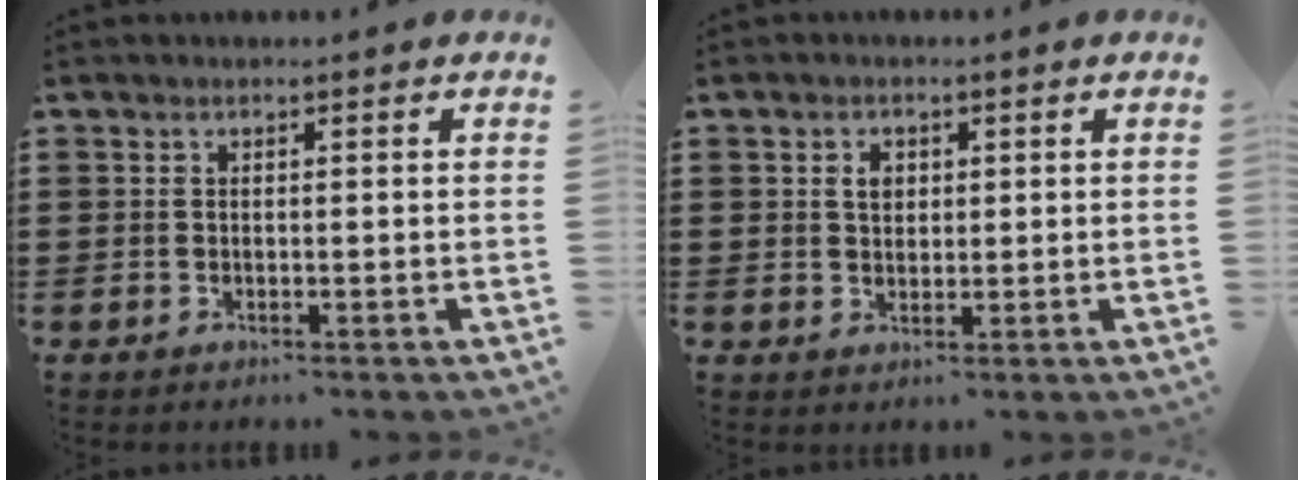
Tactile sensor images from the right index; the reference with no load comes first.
{"total": 2.4, "force": [0.7, 1.7, 1.5], "torque": [-0.035, 0.010, 0.012]}